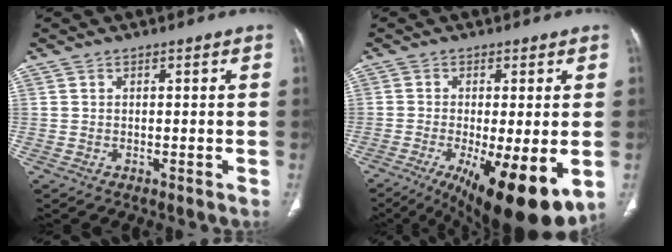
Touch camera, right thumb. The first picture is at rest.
{"total": 16.2, "force": [-5.5, 4.5, 14.5], "torque": [-0.199, -0.028, -0.072]}